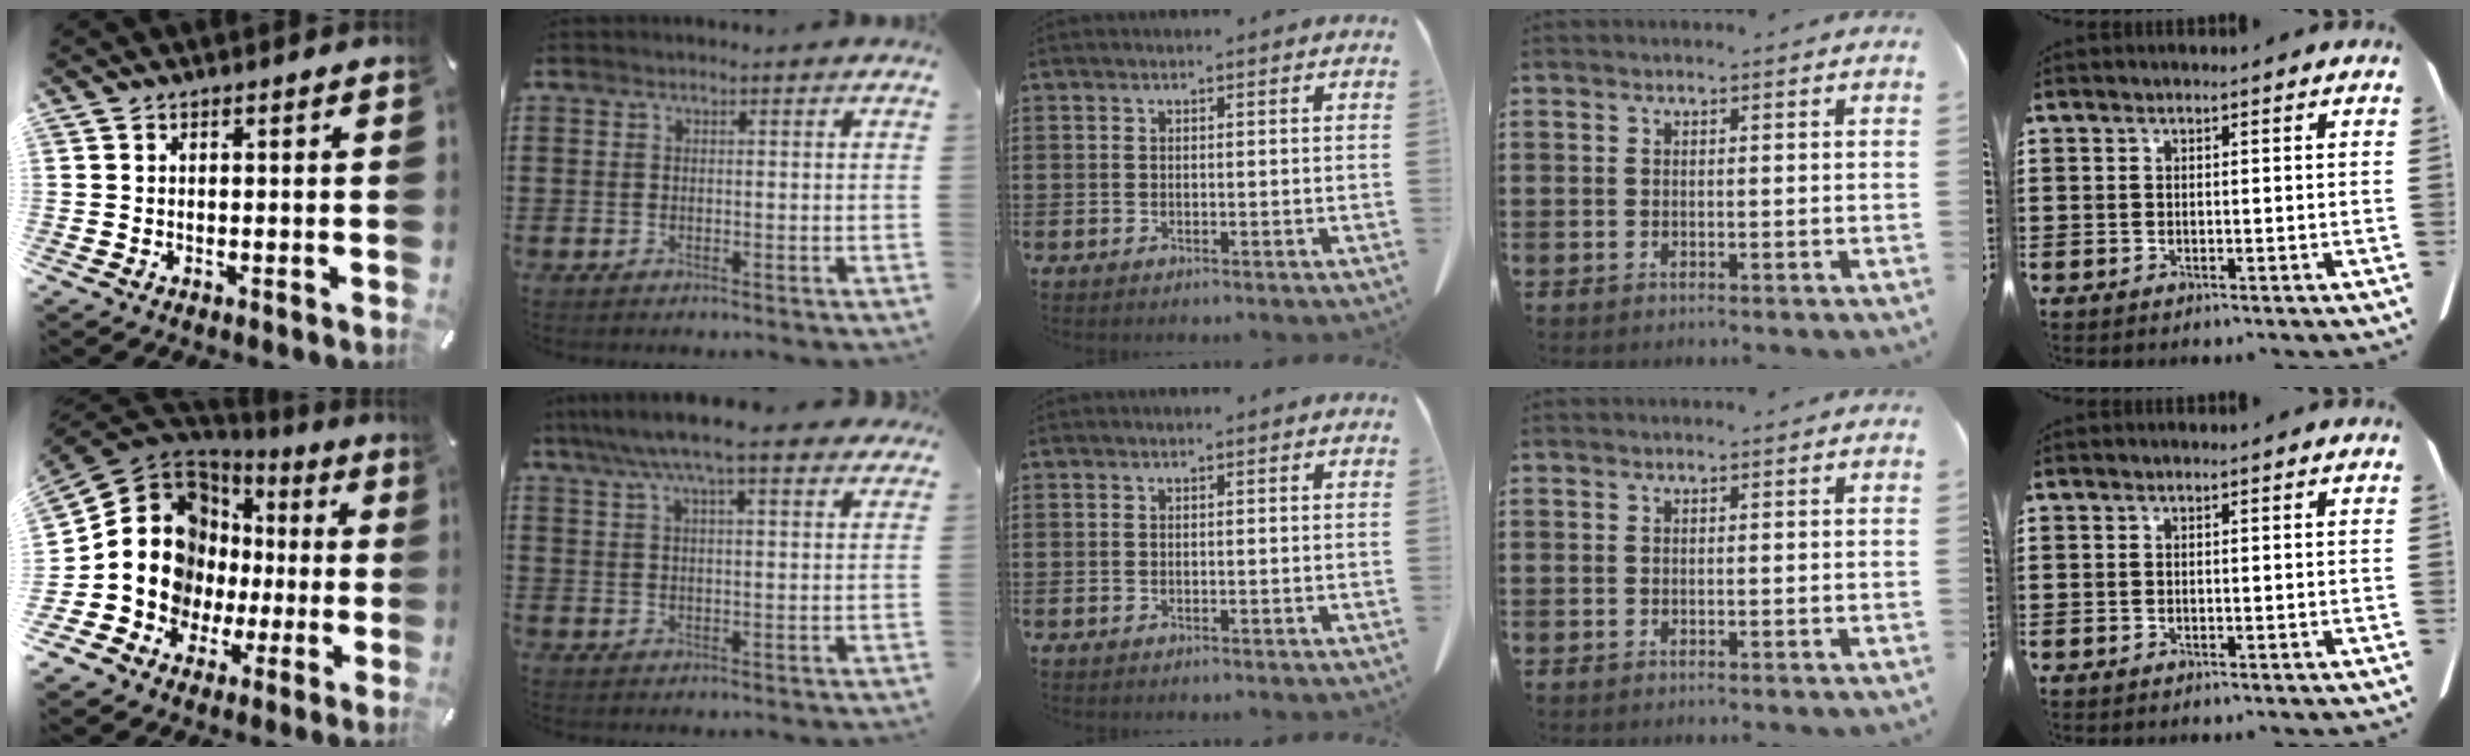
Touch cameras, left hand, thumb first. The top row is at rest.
{"thumb": {"total": 14.2, "force": [-0.7, 13.2, 5.1], "torque": [-0.122, -0.029, 0.000]}, "index": {"total": 7.9, "force": [6.4, 1.0, 4.6], "torque": [-0.105, -0.012, 0.113]}}